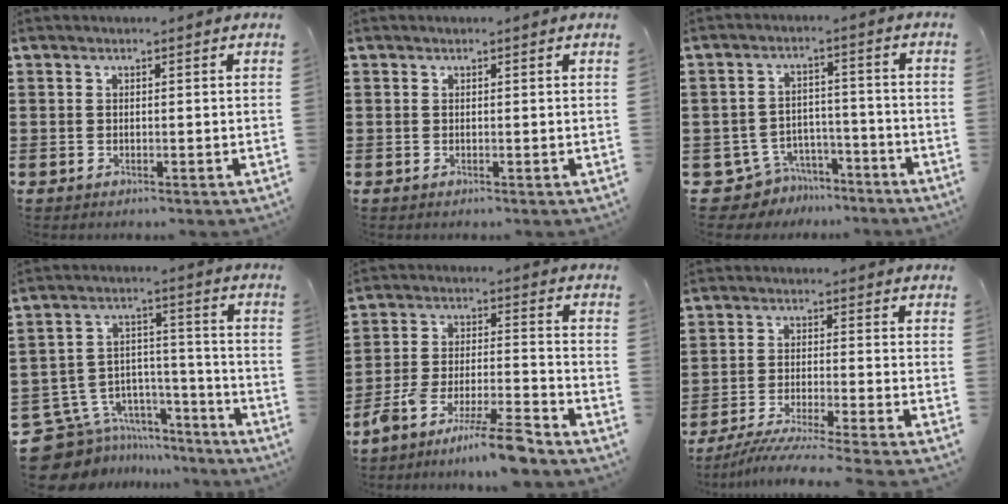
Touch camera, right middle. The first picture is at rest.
{"total": 0.0}
{"total": 5.9, "force": [-5.4, 2.4, 0.8], "torque": [-0.038, 0.013, -0.114]}
{"total": 9.0, "force": [-7.1, 5.3, 1.7], "torque": [-0.058, 0.014, -0.136]}
{"total": 9.7, "force": [-8.8, 0.0, 3.9], "torque": [-0.069, 0.013, -0.172]}
{"total": 4.9, "force": [-4.5, -0.5, 1.9], "torque": [-0.046, -0.020, -0.092]}